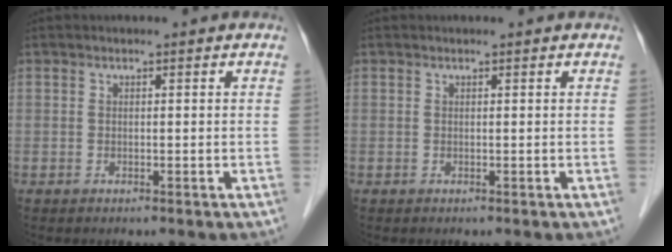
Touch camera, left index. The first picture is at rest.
{"total": 0.5, "force": [0.5, 0.0, 0.1], "torque": [-0.001, 0.005, 0.006]}